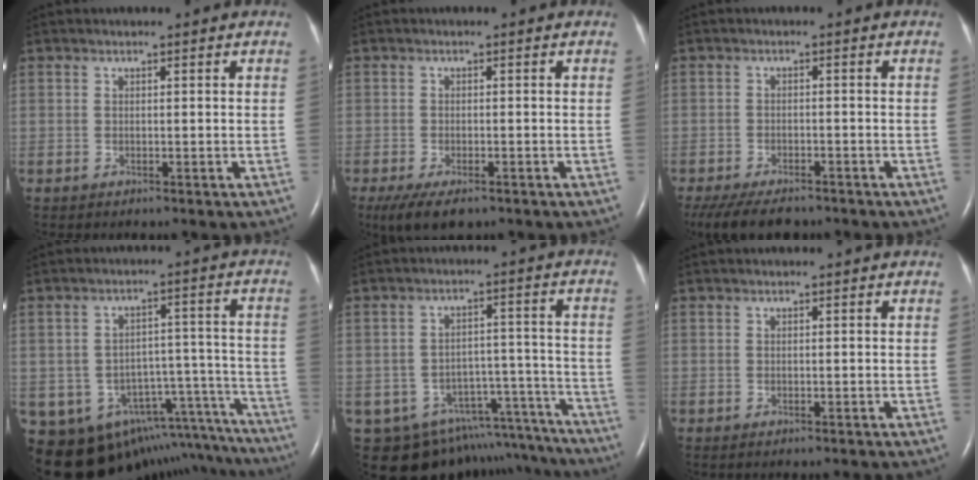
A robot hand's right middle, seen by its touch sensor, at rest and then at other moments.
{"total": 6.1, "force": [-4.2, 2.2, 3.9], "torque": [-0.068, -0.013, -0.067]}
{"total": 10.0, "force": [-8.0, 3.6, 4.7], "torque": [-0.087, -0.014, -0.120]}
{"total": 18.8, "force": [-14.6, 9.6, 6.9], "torque": [-0.071, 0.067, -0.170]}
{"total": 18.1, "force": [-15.7, 7.7, 4.6], "torque": [-0.053, 0.053, -0.191]}
{"total": 1.4, "force": [-1.3, 0.3, 0.5], "torque": [-0.009, -0.003, -0.015]}